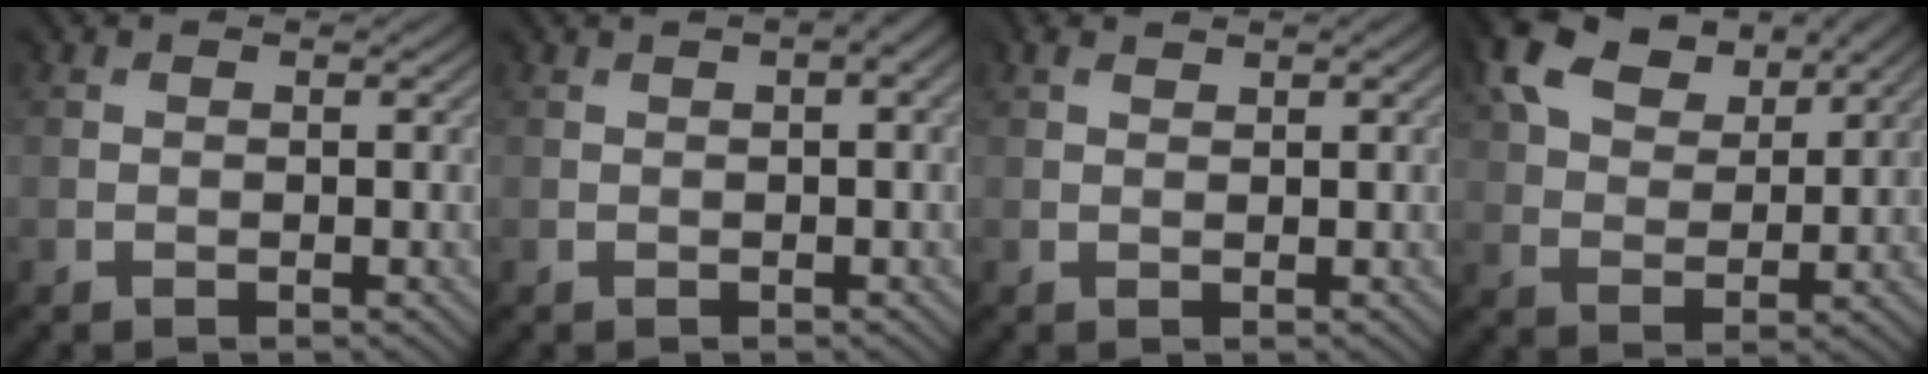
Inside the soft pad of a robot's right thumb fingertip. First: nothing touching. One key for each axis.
{"total": 2.5, "fx": 0.6, "fy": 0.5, "fz": 2.4, "tx": -0.035, "ty": 0.005, "tz": 0.011}
{"total": 1.2, "fx": 1.0, "fy": 0.2, "fz": 0.5, "tx": -0.013, "ty": 0.002, "tz": 0.021}
{"total": 10.4, "fx": 6.5, "fy": 5.6, "fz": 5.8, "tx": -0.141, "ty": 0.020, "tz": 0.123}